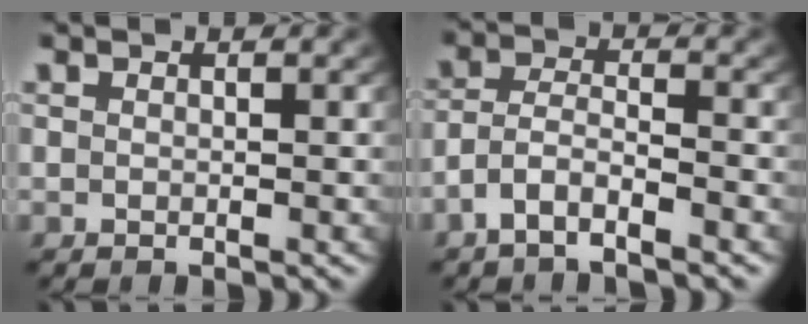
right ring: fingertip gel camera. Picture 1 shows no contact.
{"total": 3.9, "force": [-2.5, 2.1, 2.0], "torque": [-0.053, -0.016, -0.043]}